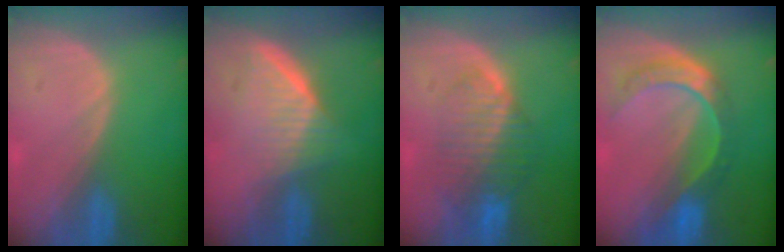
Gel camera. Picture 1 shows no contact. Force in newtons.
{"total": 6.8, "press": 6.0, "slide": 3.1}
{"total": 8.4, "press": 7.2, "slide": 4.3}
{"total": 8.3, "press": 7.0, "slide": 4.5}